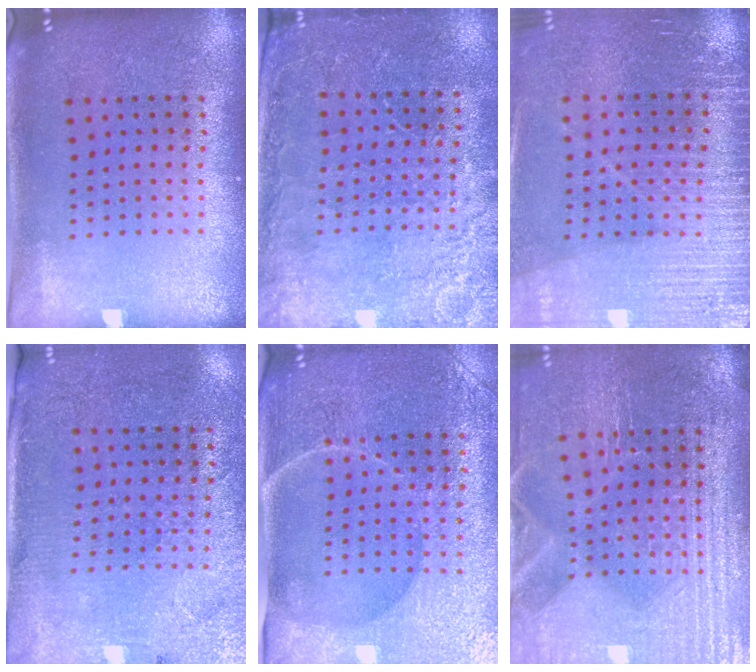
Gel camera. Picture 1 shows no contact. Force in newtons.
{"total": 2.6, "press": 2.6, "slide": 0.3}
{"total": 3.1, "press": 3.0, "slide": 0.2}
{"total": 2.7, "press": 2.5, "slide": 1.1}
{"total": 4.7, "press": 4.3, "slide": 1.9}
{"total": 4.2, "press": 3.9, "slide": 1.4}